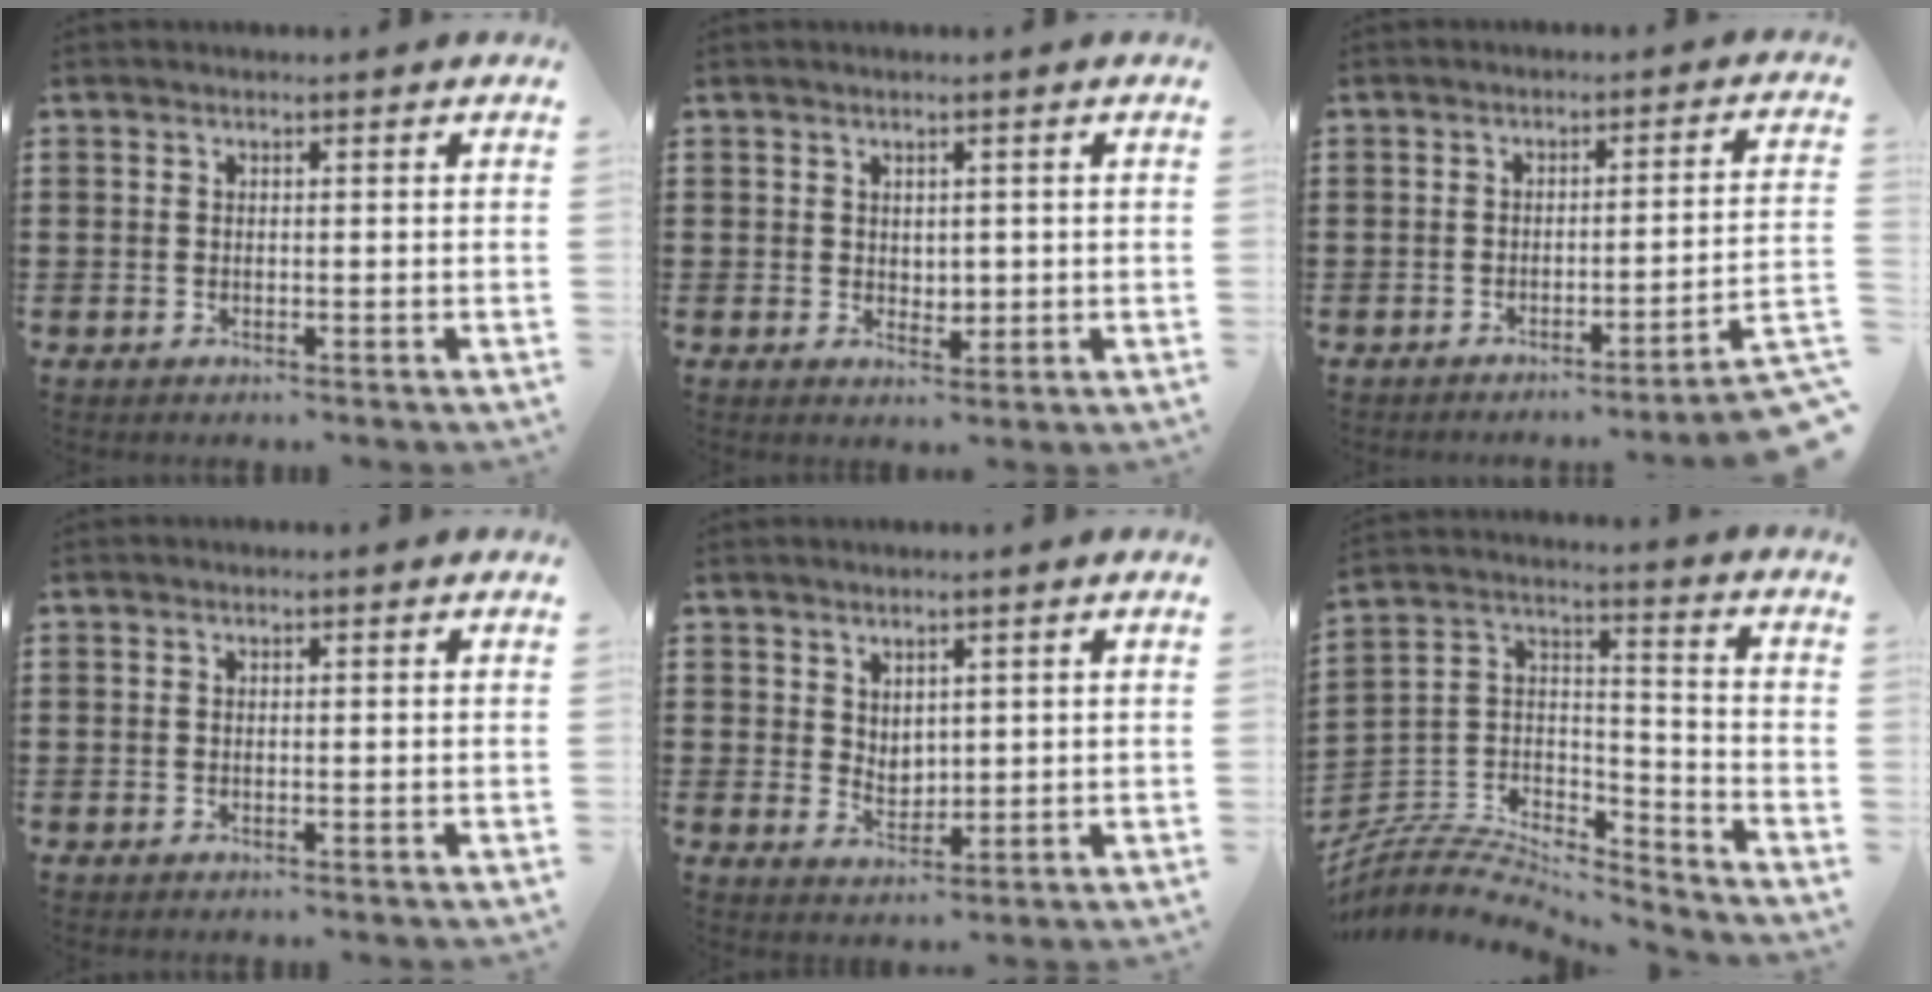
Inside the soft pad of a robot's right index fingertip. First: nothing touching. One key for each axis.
{"total": 1.9, "fx": 1.1, "fy": 1.6, "fz": 0.4, "tx": -0.006, "ty": 0.005, "tz": 0.018}
{"total": 3.7, "fx": -2.7, "fy": -0.6, "fz": 2.5, "tx": -0.045, "ty": -0.016, "tz": -0.055}
{"total": 0.0}
{"total": 2.8, "fx": 2.2, "fy": 1.6, "fz": 0.4, "tx": -0.014, "ty": 0.002, "tz": 0.043}
{"total": 7.1, "fx": -6.6, "fy": 2.0, "fz": 1.7, "tx": -0.050, "ty": 0.003, "tz": -0.137}